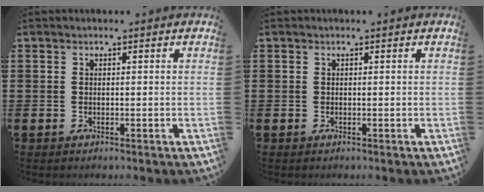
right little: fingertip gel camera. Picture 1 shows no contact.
{"total": 0.0}